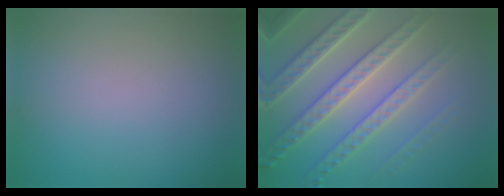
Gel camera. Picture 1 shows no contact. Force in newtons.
{"total": 7.0, "press": 6.8, "slide": 1.7}